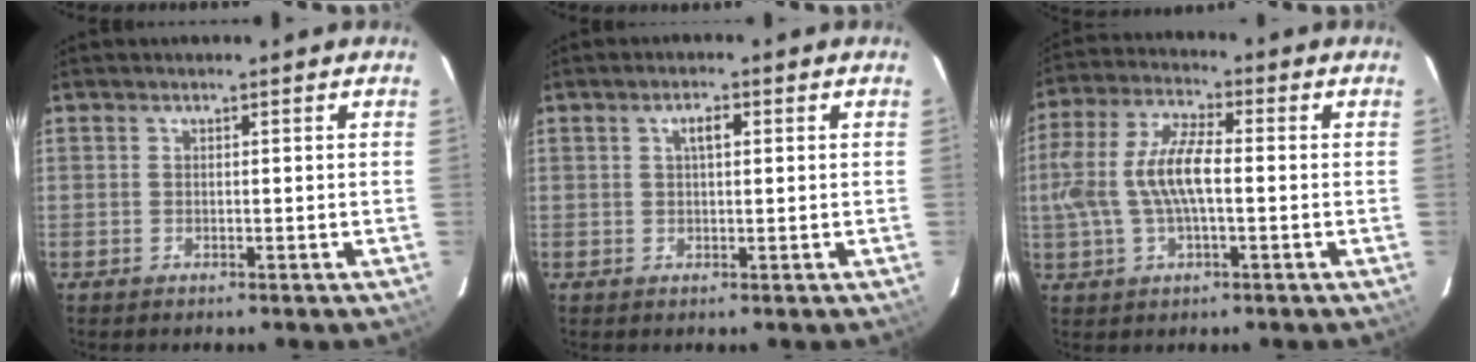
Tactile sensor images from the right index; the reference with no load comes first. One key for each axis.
{"total": 2.4, "fx": 0.7, "fy": 0.9, "fz": 2.0, "tx": -0.037, "ty": 0.008, "tz": 0.013}
{"total": 11.6, "fx": -0.7, "fy": 4.3, "fz": 10.7, "tx": -0.227, "ty": 0.011, "tz": -0.011}